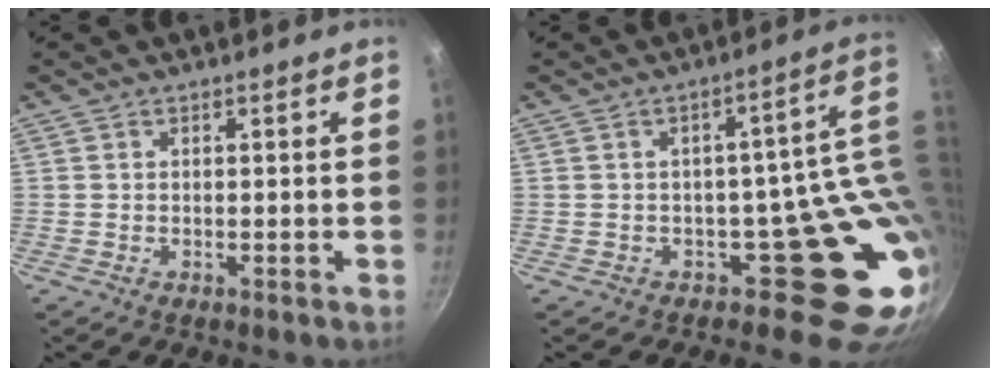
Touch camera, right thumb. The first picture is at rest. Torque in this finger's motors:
{"motor_torque": [2.51, 2.50, 1.65, -1.12, 0.06]}